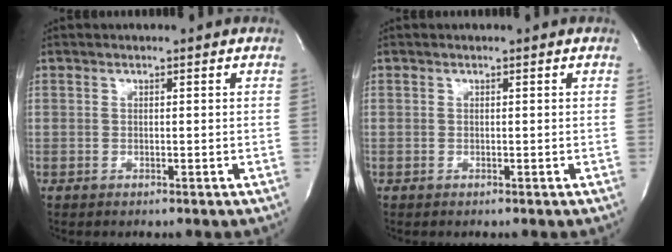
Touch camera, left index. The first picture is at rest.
{"total": 0.0}